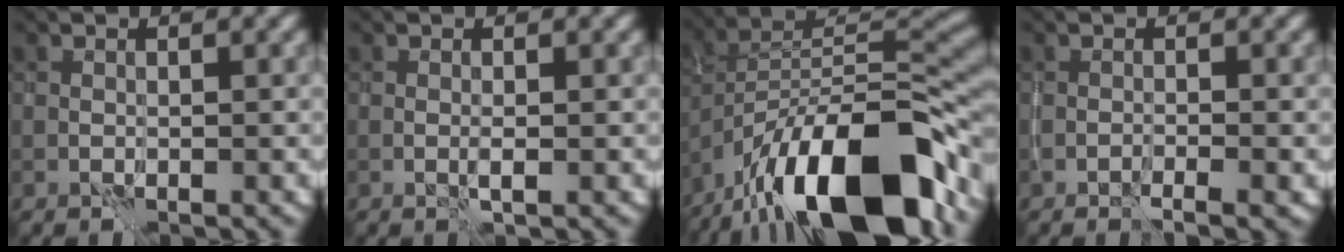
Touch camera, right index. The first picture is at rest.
{"total": 0.5, "force": [0.0, -0.2, 0.5], "torque": [-0.014, -0.001, -0.001]}
{"total": 16.2, "force": [-10.8, 5.8, 10.5], "torque": [-0.179, 0.008, -0.188]}
{"total": 0.9, "force": [-0.5, -0.1, 0.7], "torque": [-0.012, -0.002, -0.011]}